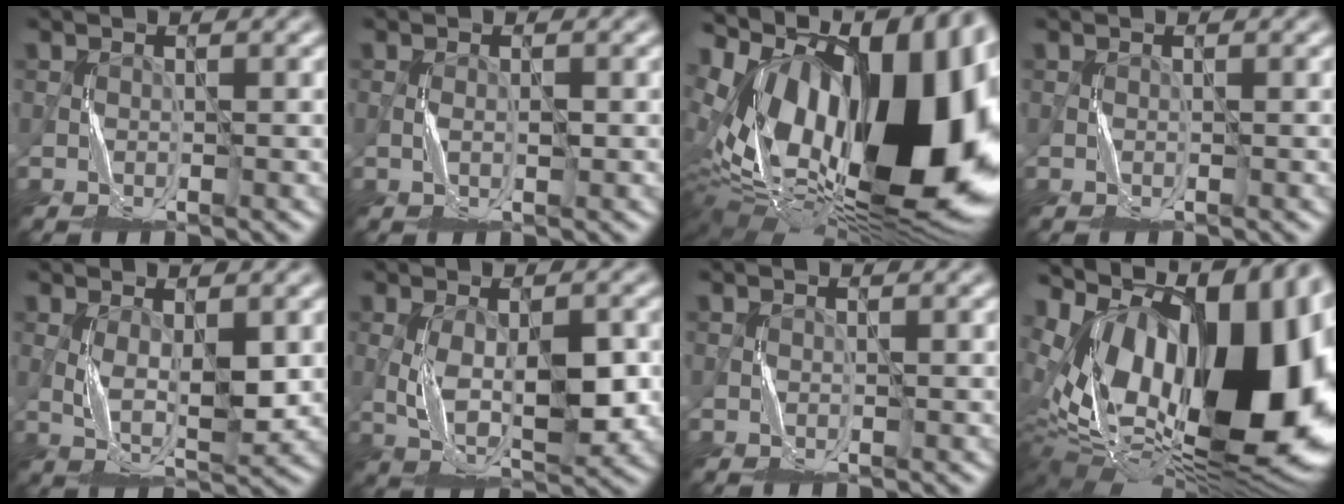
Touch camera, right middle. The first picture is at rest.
{"total": 0.8, "force": [-0.3, 0.2, 0.7], "torque": [-0.014, 0.003, -0.004]}
{"total": 21.3, "force": [1.7, 11.9, 17.5], "torque": [-0.314, -0.003, 0.025]}
{"total": 0.0}
{"total": 4.3, "force": [0.3, 1.5, 4.0], "torque": [-0.082, -0.005, 0.010]}
{"total": 6.7, "force": [-0.6, 2.6, 6.1], "torque": [-0.114, -0.001, -0.006]}
{"total": 0.0}
{"total": 19.7, "force": [3.0, 11.1, 16.0], "torque": [-0.268, 0.029, 0.046]}